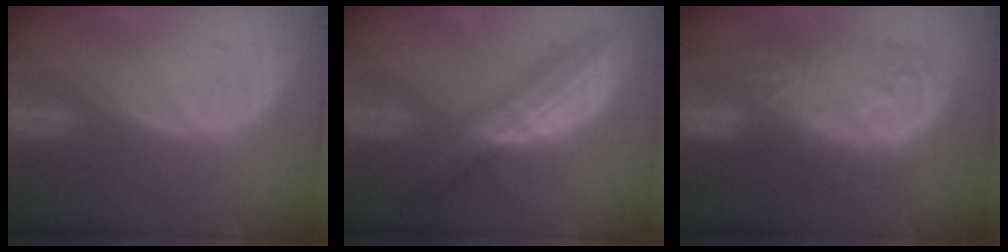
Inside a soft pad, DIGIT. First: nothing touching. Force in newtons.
{"total": 7.6, "press": 7.6, "slide": 0.3}
{"total": 12.5, "press": 12.4, "slide": 1.1}